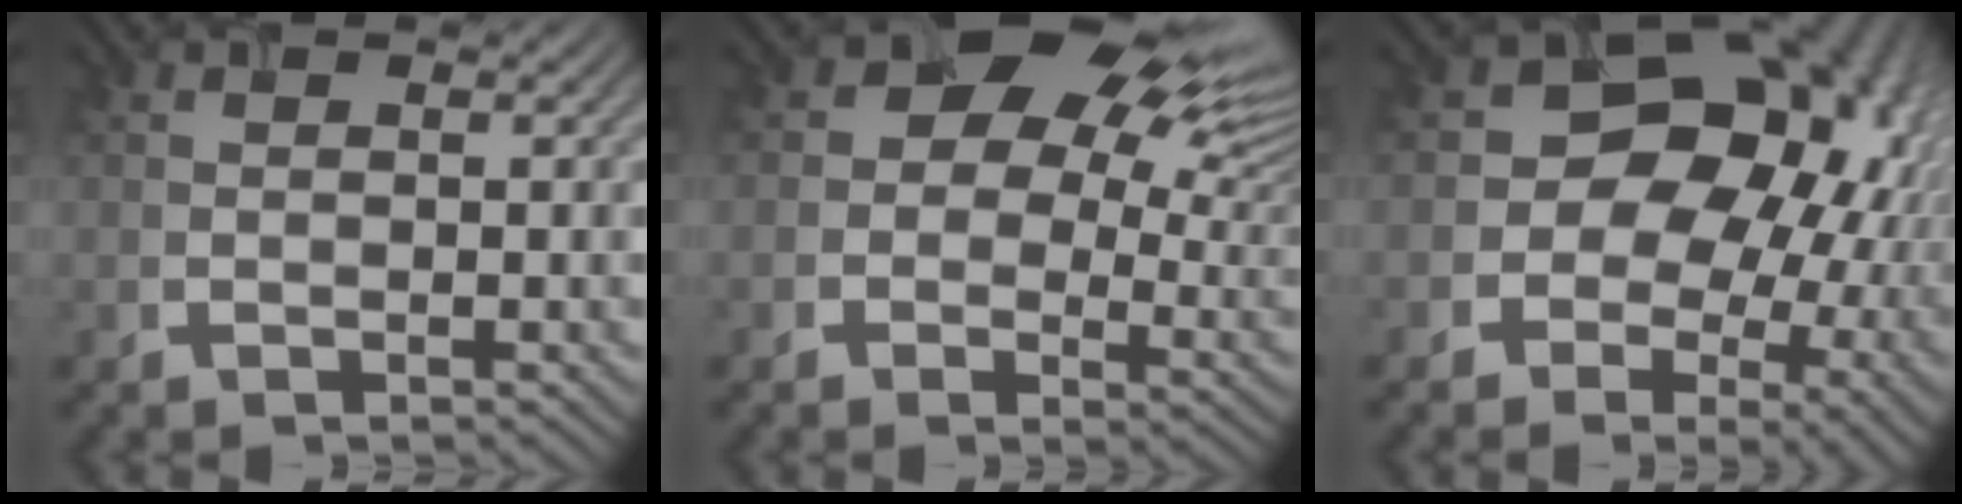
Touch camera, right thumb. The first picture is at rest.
{"total": 12.6, "force": [5.8, 8.1, 7.8], "torque": [-0.119, 0.002, 0.096]}
{"total": 16.9, "force": [1.1, 12.8, 10.9], "torque": [-0.136, -0.007, 0.011]}